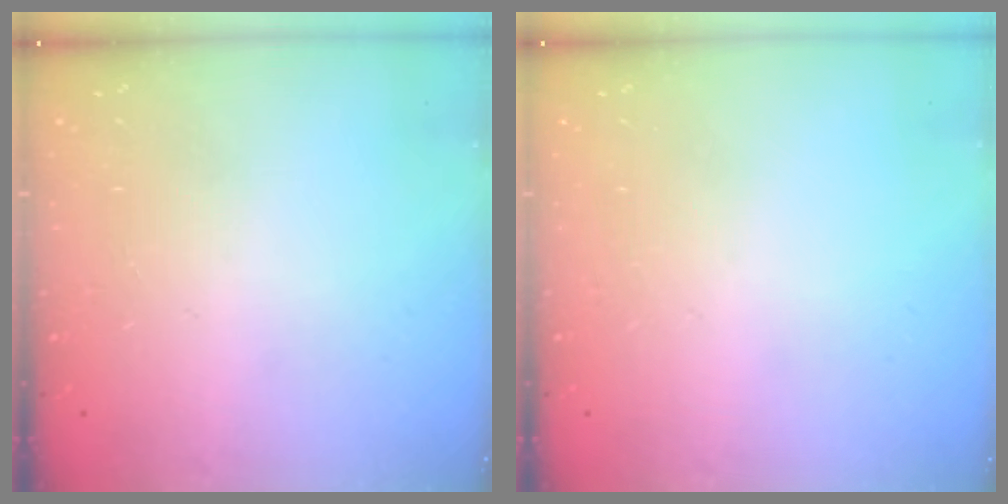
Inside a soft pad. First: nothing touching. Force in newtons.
{"total": 0.0}